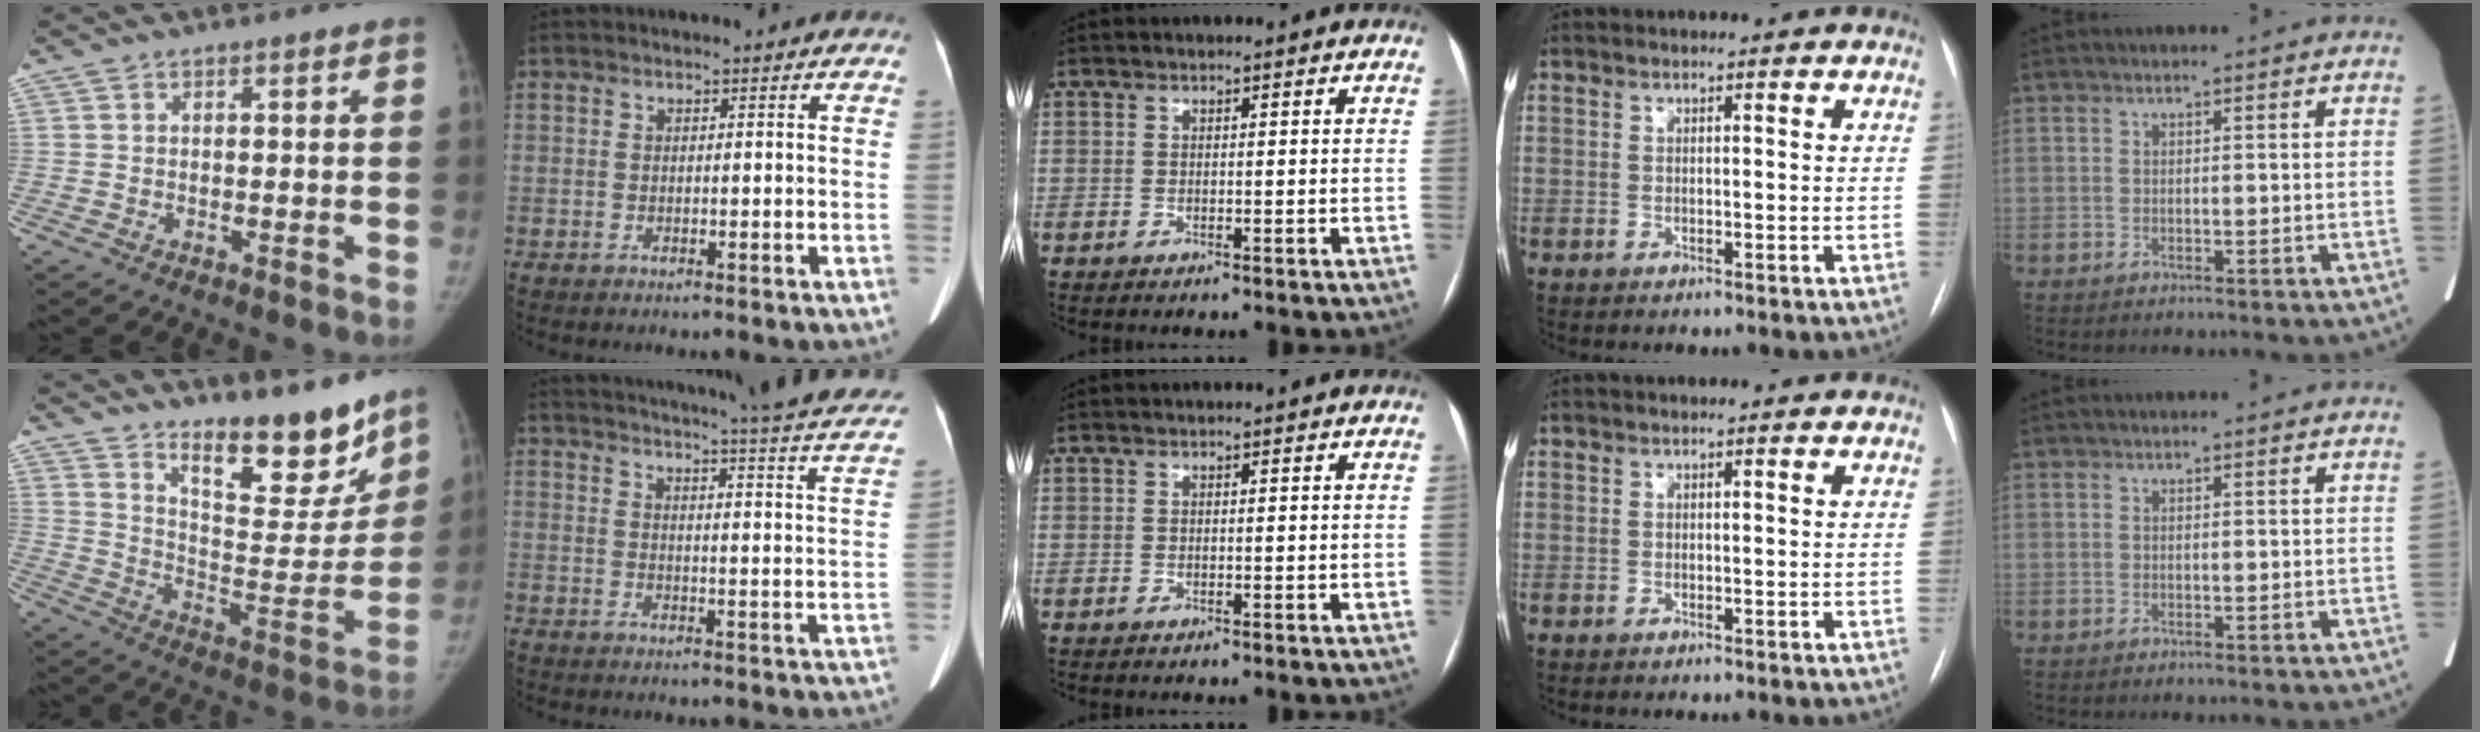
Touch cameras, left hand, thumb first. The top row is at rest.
{"thumb": {"total": 17.9, "force": [13.7, 5.7, 9.9], "torque": [-0.091, -0.114, 0.217]}, "index": {"total": 25.9, "force": [23.5, 0.7, 10.9], "torque": [-0.154, -0.066, 0.268]}}